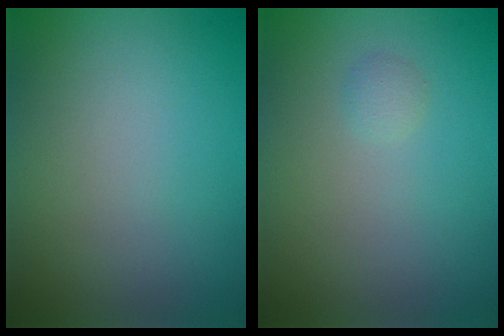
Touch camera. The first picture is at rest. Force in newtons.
{"total": 0.7, "press": 0.7, "slide": 0.0}